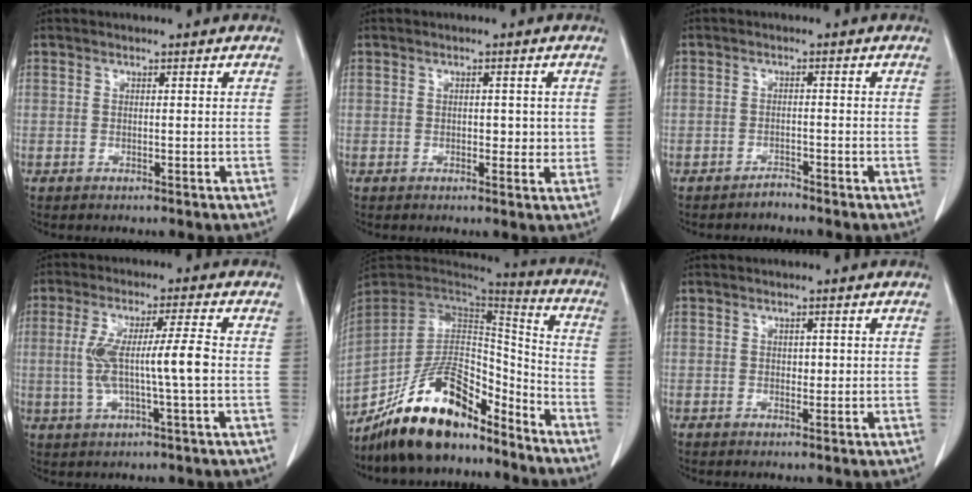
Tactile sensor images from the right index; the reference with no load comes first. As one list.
[{"total": 2.9, "force": [0.1, 1.7, 2.4], "torque": [-0.028, -0.001, 0.003]}, {"total": 1.4, "force": [-1.3, 0.3, 0.0], "torque": [0.006, 0.000, -0.023]}, {"total": 8.5, "force": [-0.4, 0.2, 8.5], "torque": [-0.166, 0.014, -0.005]}, {"total": 16.7, "force": [-12.9, 6.3, 8.6], "torque": [-0.149, 0.039, -0.227]}, {"total": 1.0, "force": [0.1, 0.7, 0.6], "torque": [-0.007, 0.001, 0.002]}]